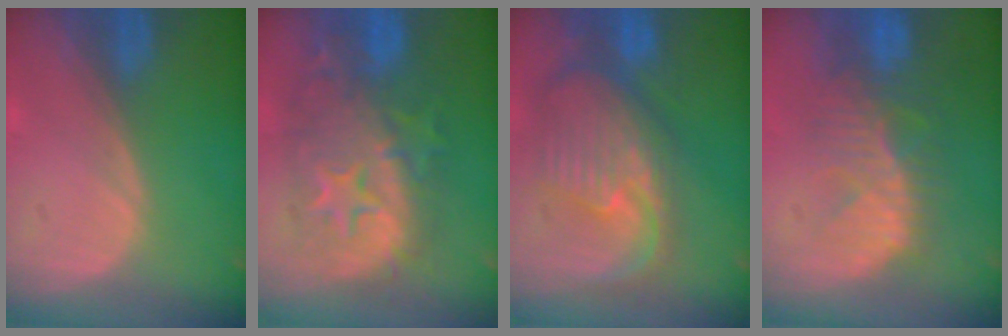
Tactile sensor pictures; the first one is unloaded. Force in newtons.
{"total": 12.3, "press": 12.2, "slide": 1.1}
{"total": 11.4, "press": 9.9, "slide": 5.7}
{"total": 10.3, "press": 8.9, "slide": 5.2}